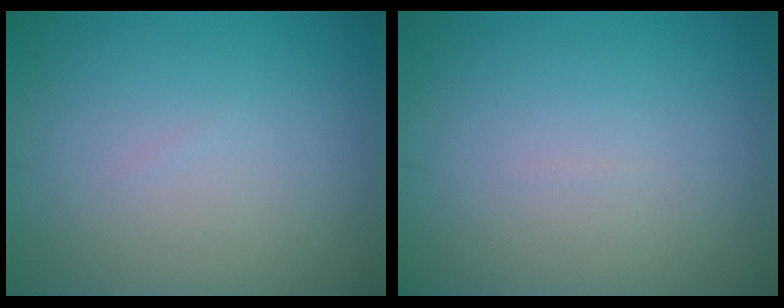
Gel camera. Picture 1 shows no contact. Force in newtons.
{"total": 0.0}